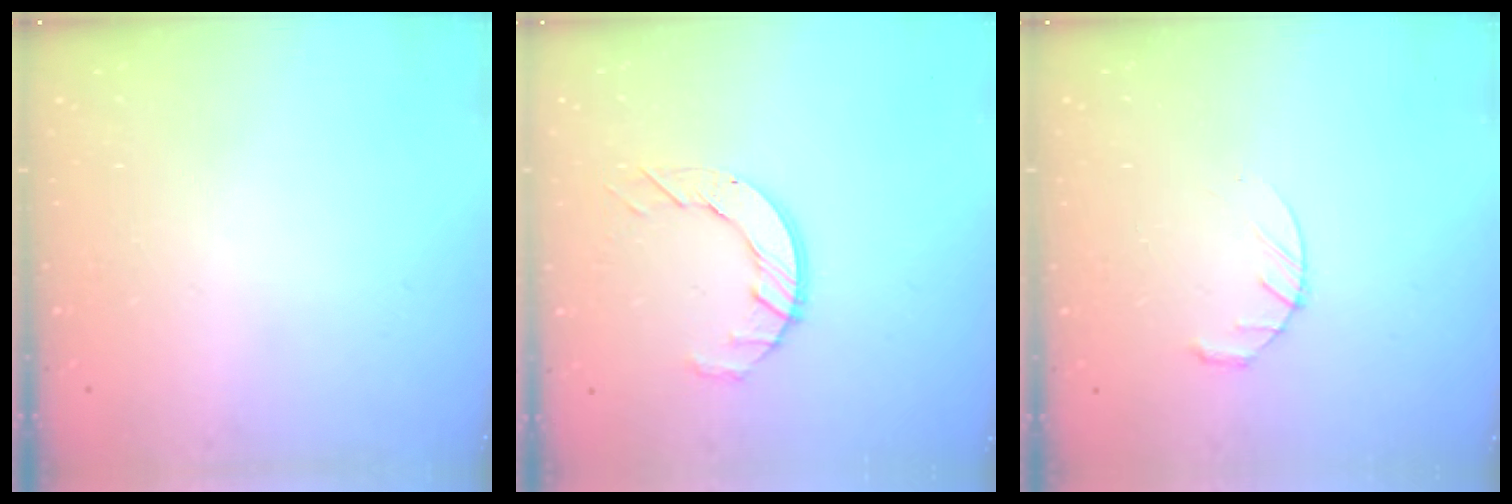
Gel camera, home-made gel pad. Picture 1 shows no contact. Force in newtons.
{"total": 7.4, "press": 7.4, "slide": 0.5}
{"total": 4.4, "press": 4.4, "slide": 0.7}